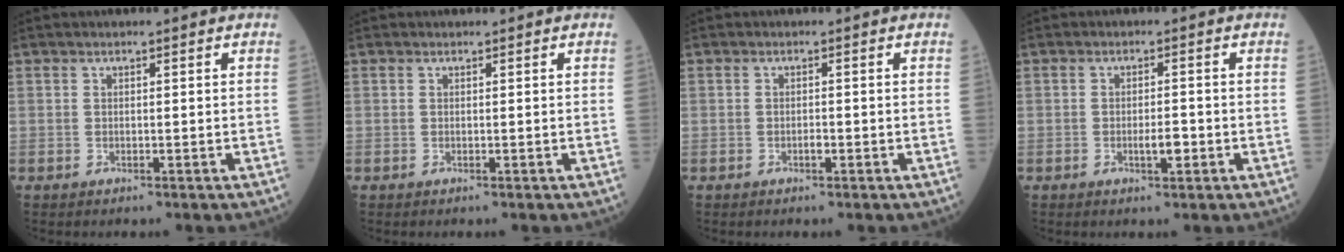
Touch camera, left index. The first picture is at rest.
{"total": 0.0}
{"total": 0.7, "force": [-0.5, 0.3, 0.5], "torque": [-0.008, -0.002, -0.011]}
{"total": 2.4, "force": [-1.0, 0.6, 2.1], "torque": [-0.032, -0.003, -0.016]}